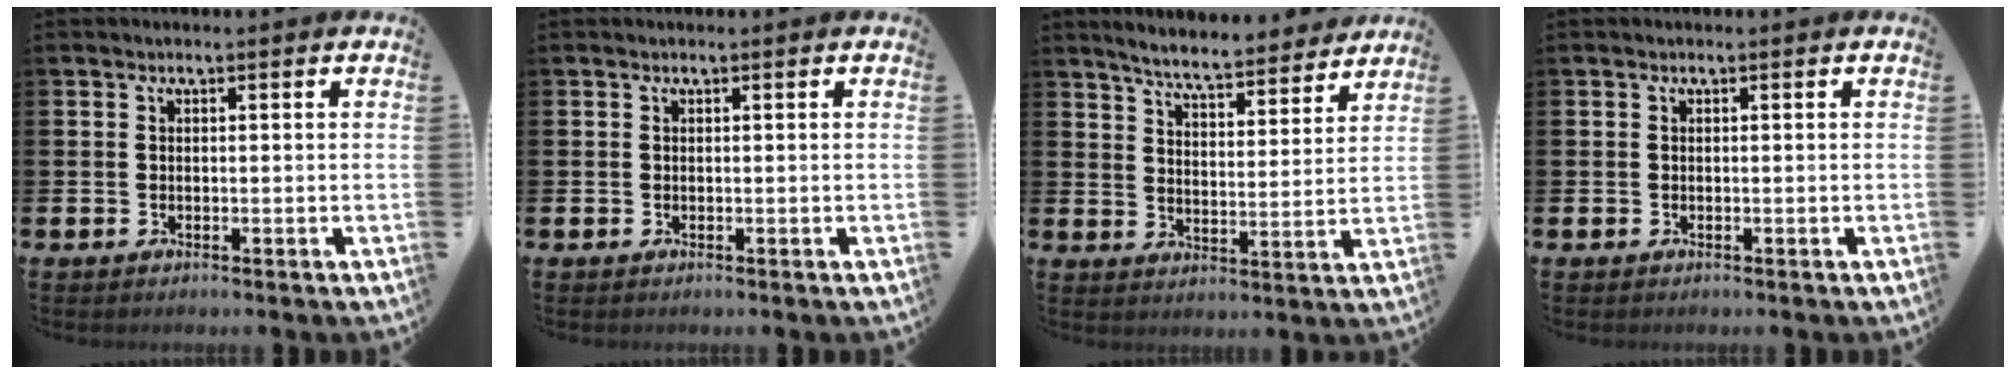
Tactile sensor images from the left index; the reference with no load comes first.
{"total": 0.0}
{"total": 6.5, "force": [6.3, 0.8, 1.6], "torque": [-0.054, -0.045, 0.107]}
{"total": 0.0}